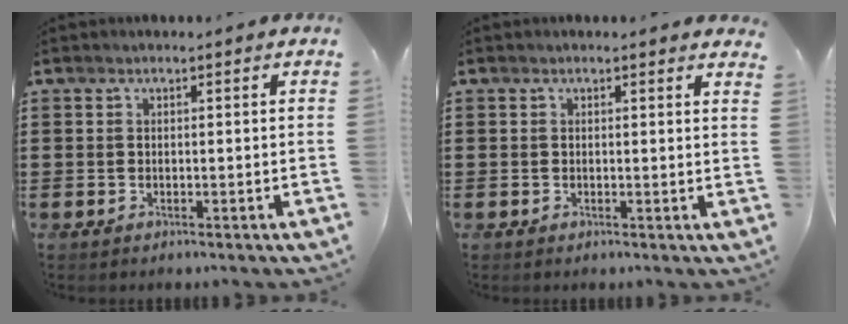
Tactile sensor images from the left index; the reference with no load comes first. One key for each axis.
{"total": 0.7, "fx": 0.6, "fy": 0.3, "fz": 0.1, "tx": -0.005, "ty": 0.002, "tz": 0.011}